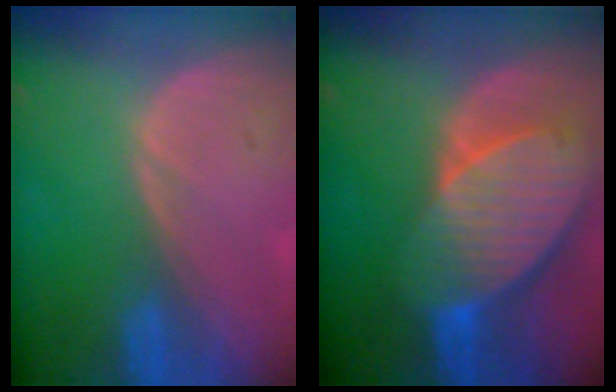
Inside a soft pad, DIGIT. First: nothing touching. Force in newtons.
{"total": 10.3, "press": 9.0, "slide": 5.0}